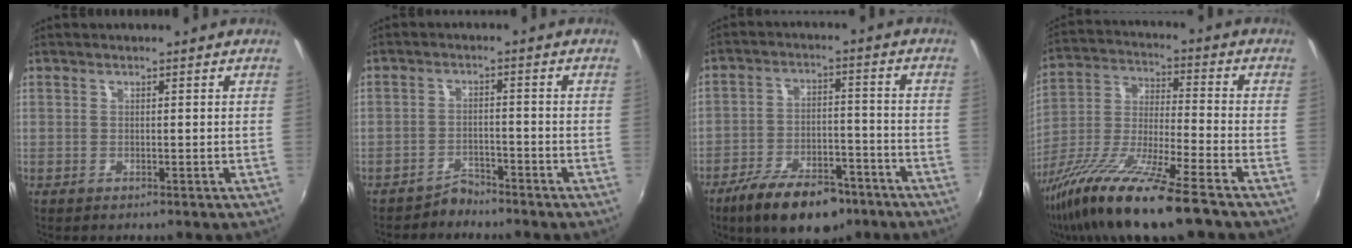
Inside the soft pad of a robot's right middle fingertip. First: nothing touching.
{"total": 3.0, "force": [-2.8, 0.8, -0.1], "torque": [0.000, 0.005, -0.049]}
{"total": 14.6, "force": [-10.3, 6.0, 8.5], "torque": [-0.172, -0.014, -0.161]}
{"total": 18.3, "force": [-12.9, 1.7, 12.9], "torque": [-0.256, -0.035, -0.234]}